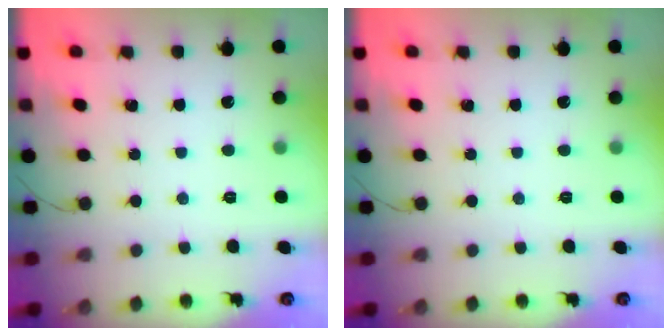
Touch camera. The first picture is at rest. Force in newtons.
{"total": 0.0}